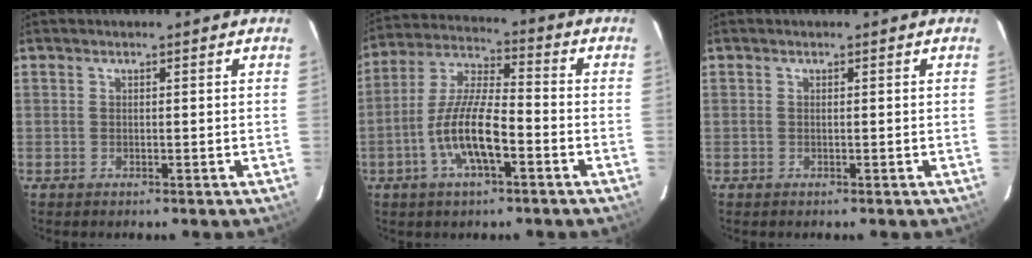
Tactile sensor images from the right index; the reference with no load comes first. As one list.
[{"total": 11.4, "force": [-4.5, 3.0, 10.1], "torque": [-0.209, 0.001, -0.086]}, {"total": 0.0}]